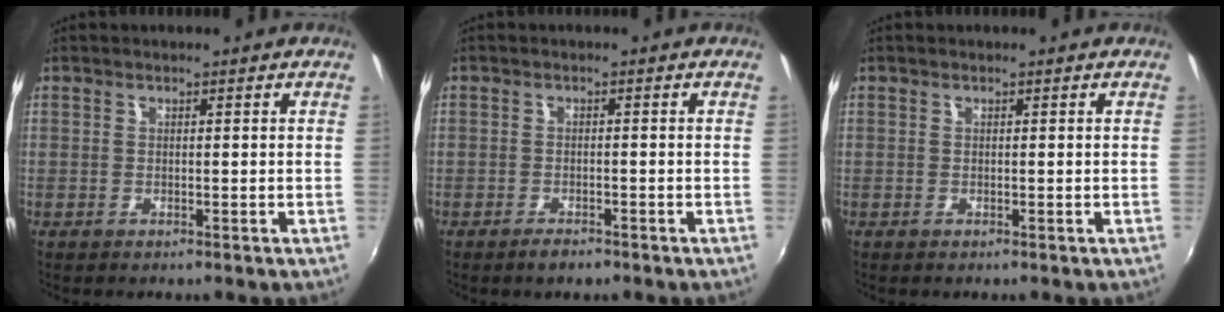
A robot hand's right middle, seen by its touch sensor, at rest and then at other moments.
{"total": 2.1, "force": [-1.7, 0.7, 1.0], "torque": [-0.025, -0.001, -0.029]}
{"total": 0.0}